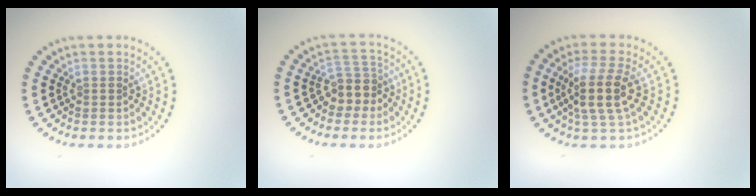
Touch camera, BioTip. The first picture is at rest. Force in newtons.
{"total": 2.8, "press": 2.4, "slide": 1.5}
{"total": 4.1, "press": 3.4, "slide": 2.2}